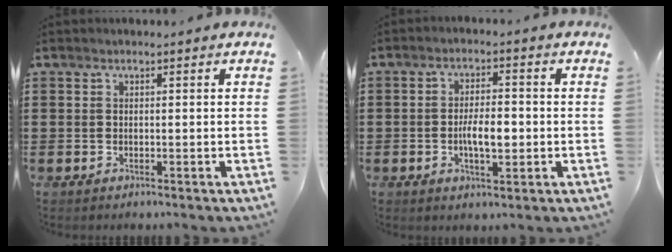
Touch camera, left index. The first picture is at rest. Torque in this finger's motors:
{"motor_torque": [0.57, 0.36, 0.25, 0.07]}